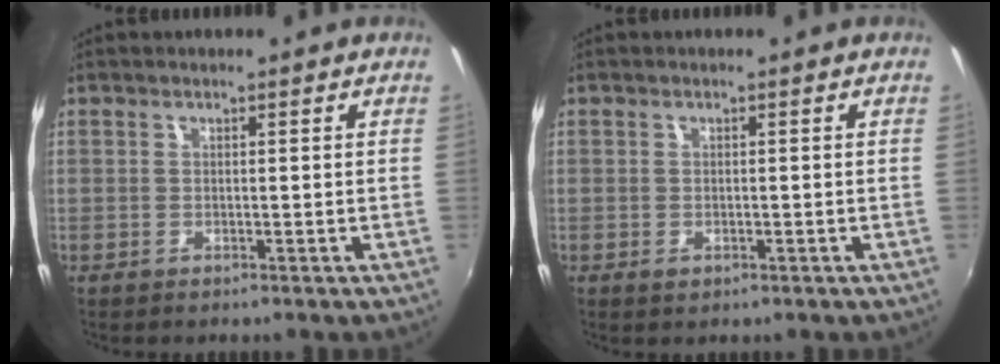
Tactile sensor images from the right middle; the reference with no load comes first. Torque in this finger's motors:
{"motor_torque": [0.52, -0.54, -0.04, 0.01]}